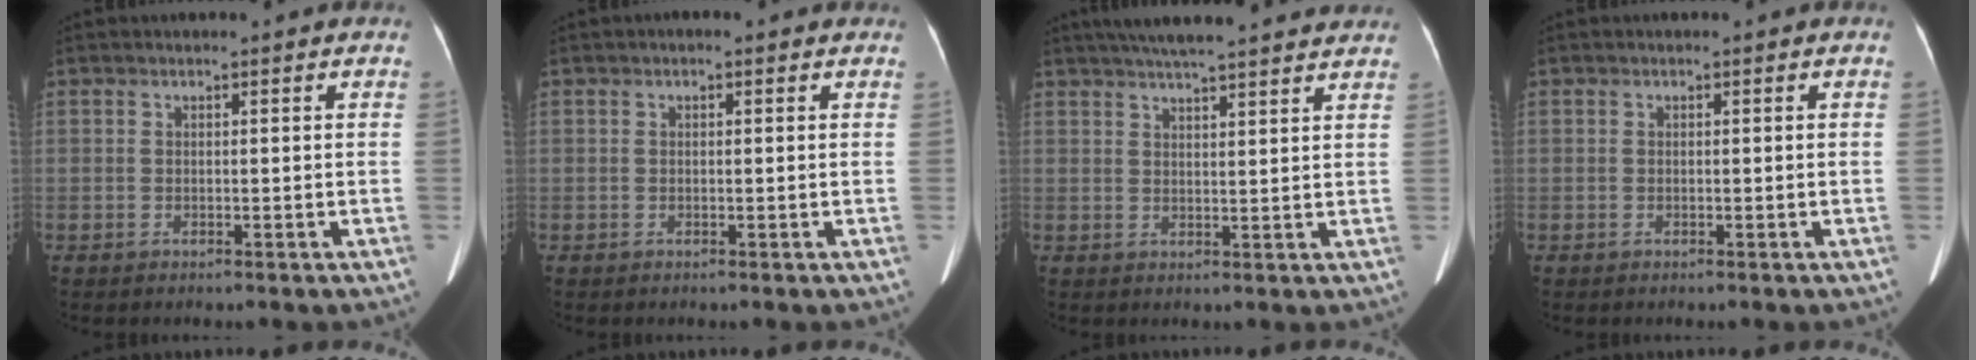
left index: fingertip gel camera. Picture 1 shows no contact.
{"total": 0.9, "force": [0.5, 0.4, 0.6], "torque": [-0.013, 0.011, 0.000]}
{"total": 16.2, "force": [14.3, 1.7, 7.4], "torque": [-0.113, 0.040, 0.188]}
{"total": 0.0}